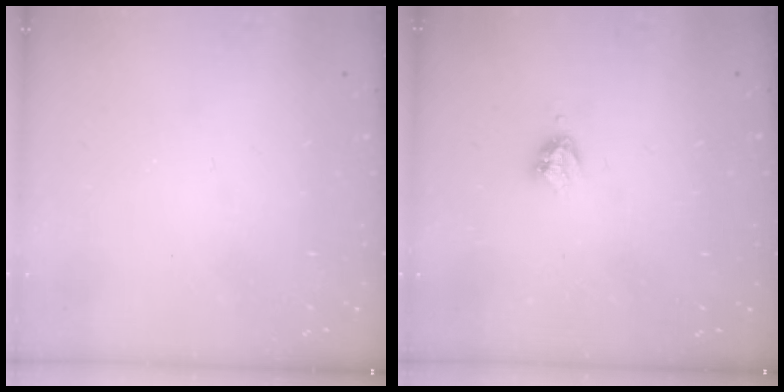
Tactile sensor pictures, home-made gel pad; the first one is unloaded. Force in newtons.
{"total": 3.6, "press": 3.5, "slide": 0.5}